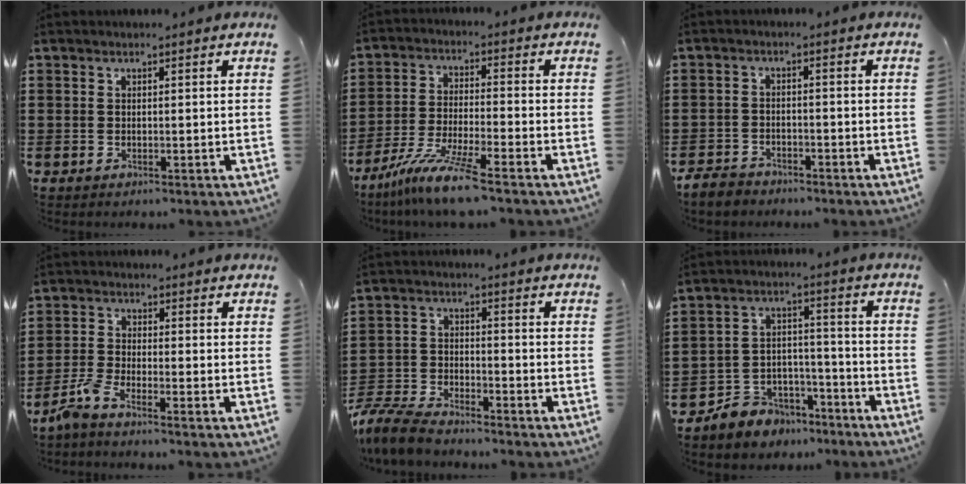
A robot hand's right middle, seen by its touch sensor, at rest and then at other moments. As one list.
[{"total": 9.0, "force": [-7.3, -0.3, 5.2], "torque": [-0.110, -0.014, -0.142]}, {"total": 3.0, "force": [-2.8, 0.9, 0.2], "torque": [-0.017, 0.001, -0.062]}, {"total": 3.6, "force": [-3.0, 0.1, 2.0], "torque": [-0.065, -0.010, -0.065]}, {"total": 7.0, "force": [-6.7, 1.1, 1.8], "torque": [-0.049, 0.006, -0.134]}, {"total": 6.0, "force": [-5.4, 2.6, -0.2], "torque": [-0.008, 0.017, -0.109]}]